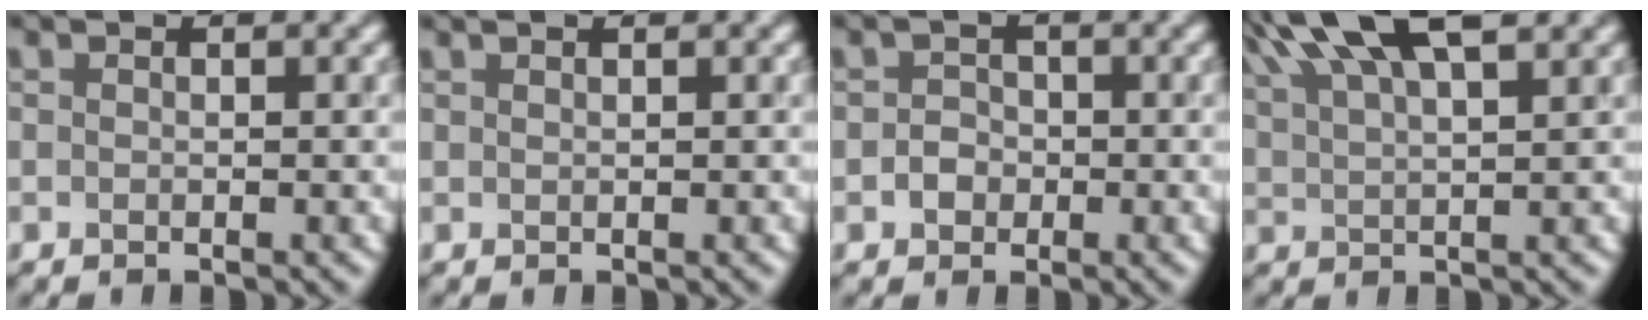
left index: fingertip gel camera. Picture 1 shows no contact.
{"total": 0.0}
{"total": 1.3, "force": [-0.4, 1.2, 0.4], "torque": [-0.002, 0.007, -0.008]}
{"total": 9.3, "force": [6.3, 2.6, 6.4], "torque": [-0.093, 0.036, 0.092]}